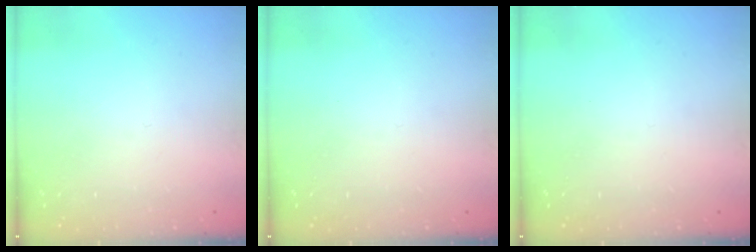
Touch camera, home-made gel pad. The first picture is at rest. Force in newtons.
{"total": 0.0}
{"total": 0.0}